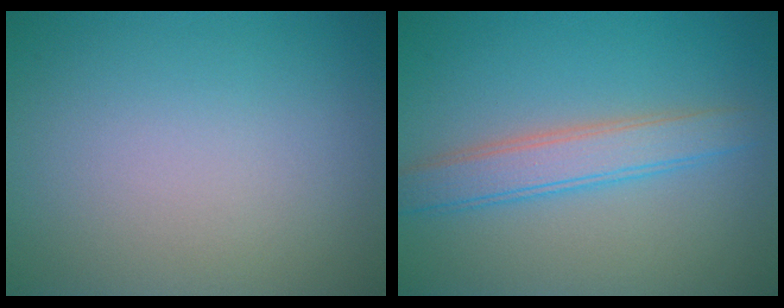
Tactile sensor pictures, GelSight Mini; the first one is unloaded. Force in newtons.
{"total": 3.6, "press": 3.6, "slide": 0.1}